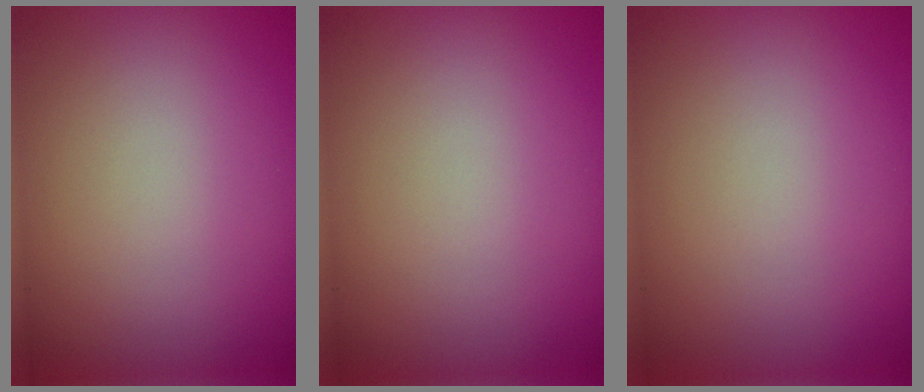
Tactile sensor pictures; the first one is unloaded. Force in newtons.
{"total": 0.0}
{"total": 0.0}